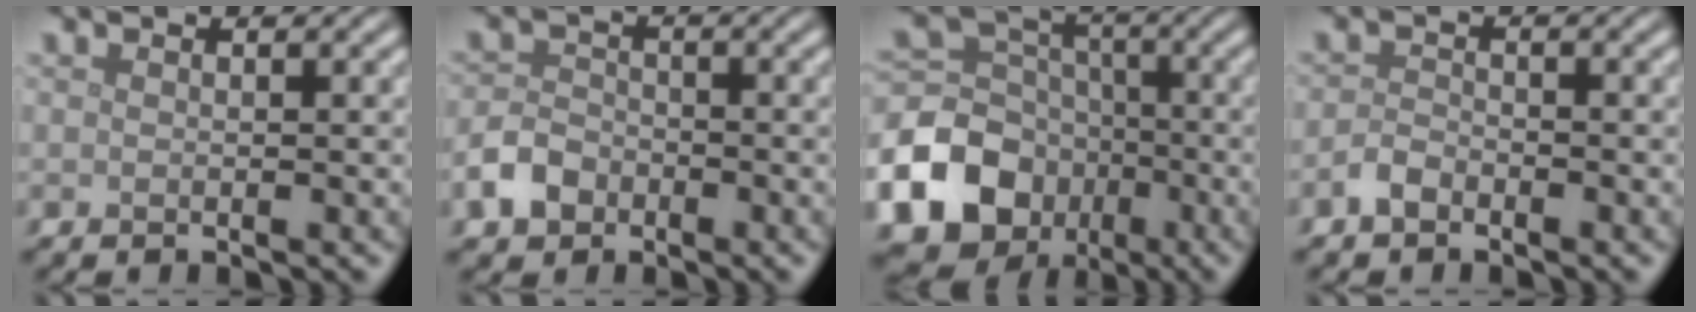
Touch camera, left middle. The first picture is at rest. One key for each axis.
{"total": 3.1, "fx": -1.7, "fy": 2.2, "fz": 1.3, "tx": -0.024, "ty": 0.002, "tz": -0.039}
{"total": 15.2, "fx": -6.4, "fy": 12.9, "fz": 5.0, "tx": -0.129, "ty": -0.049, "tz": -0.130}
{"total": 1.5, "fx": -1.1, "fy": 0.7, "fz": 0.7, "tx": -0.014, "ty": 0.004, "tz": -0.026}